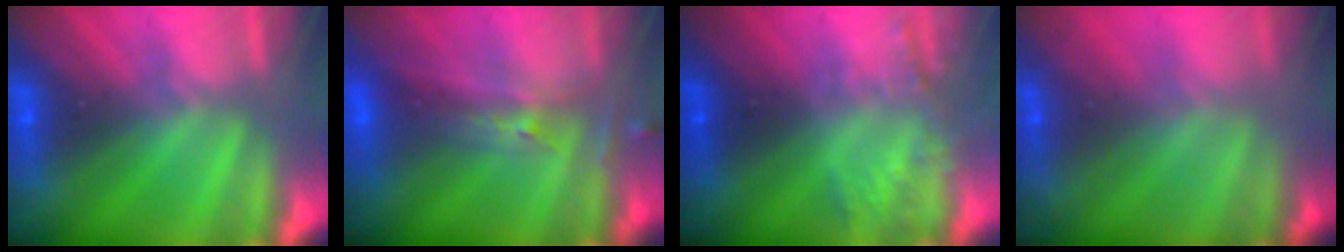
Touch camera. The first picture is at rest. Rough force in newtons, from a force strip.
{"total": 2.4}
{"total": 2.1}
{"total": 1.5}